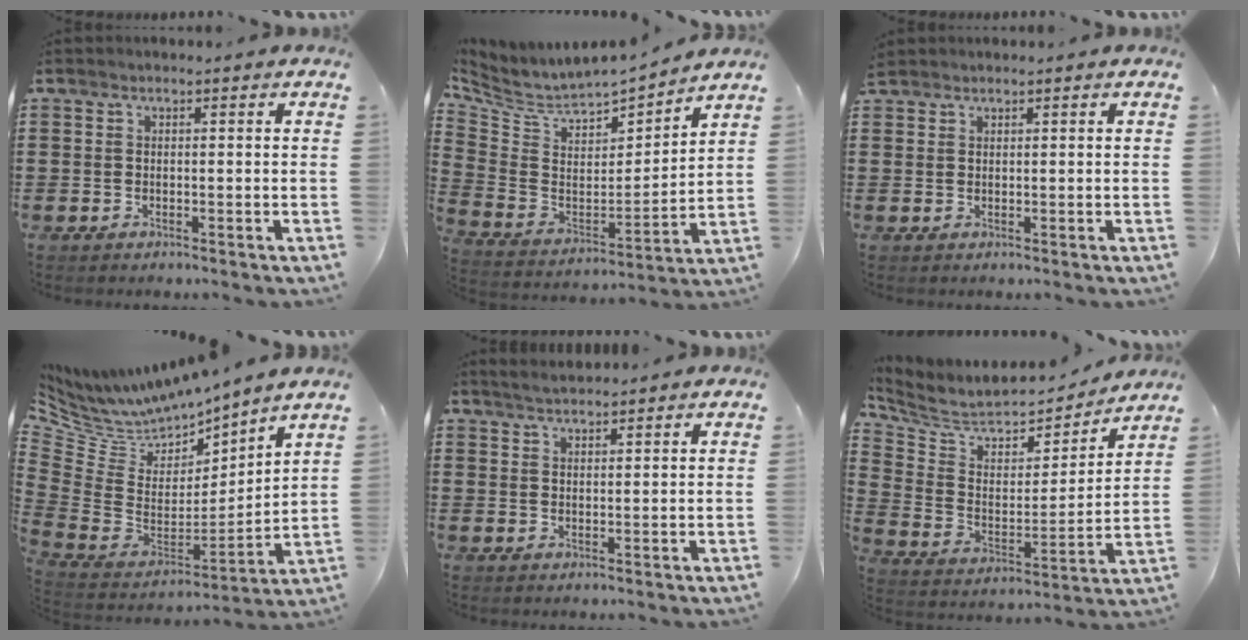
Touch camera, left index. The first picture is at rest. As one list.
[{"total": 5.1, "force": [4.3, 2.3, 1.6], "torque": [-0.061, -0.041, 0.070]}, {"total": 1.3, "force": [1.2, 0.4, 0.1], "torque": [-0.005, 0.001, 0.024]}, {"total": 6.1, "force": [5.6, 2.3, -0.1], "torque": [-0.052, -0.063, 0.097]}, {"total": 2.1, "force": [2.1, 0.1, 0.4], "torque": [-0.013, 0.003, 0.041]}, {"total": 6.1, "force": [5.4, 2.4, 1.5], "torque": [-0.059, -0.045, 0.088]}]